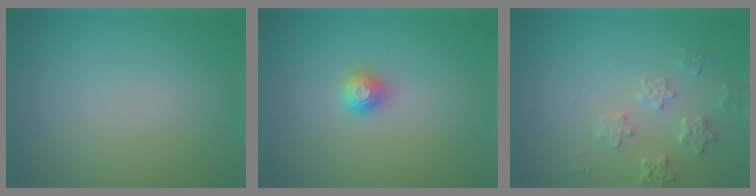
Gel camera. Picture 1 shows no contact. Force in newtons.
{"total": 1.2, "press": 1.2, "slide": 0.3}
{"total": 2.5, "press": 2.4, "slide": 0.6}